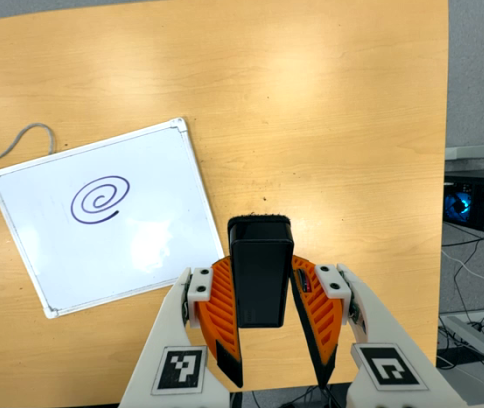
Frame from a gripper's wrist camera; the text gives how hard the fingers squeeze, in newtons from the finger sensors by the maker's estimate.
{"total": 6.1, "left": 4.9, "right": 7.3}